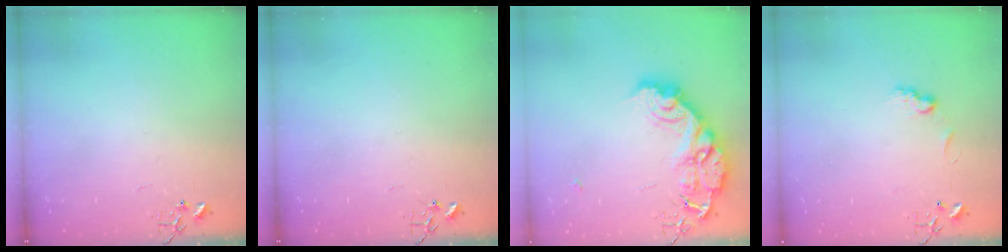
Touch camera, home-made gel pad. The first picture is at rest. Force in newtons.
{"total": 0.0}
{"total": 25.5, "press": 25.4, "slide": 2.1}
{"total": 7.6, "press": 7.6, "slide": 0.7}